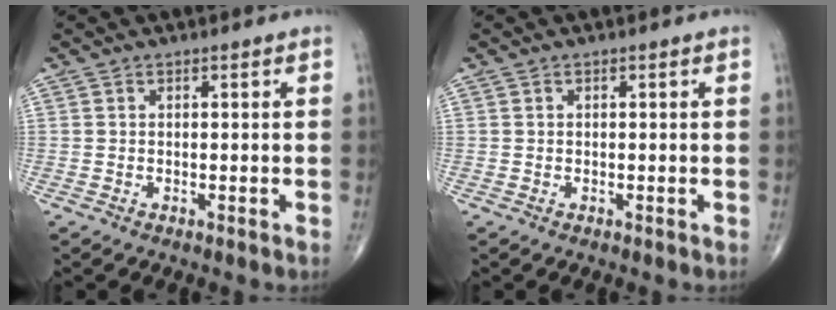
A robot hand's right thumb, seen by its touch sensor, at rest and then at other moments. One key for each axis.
{"total": 0.0}